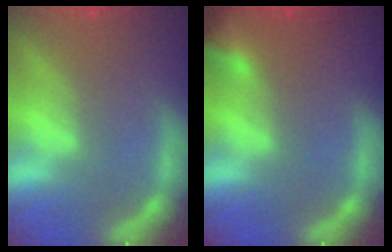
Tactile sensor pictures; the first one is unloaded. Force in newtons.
{"total": 2.9}